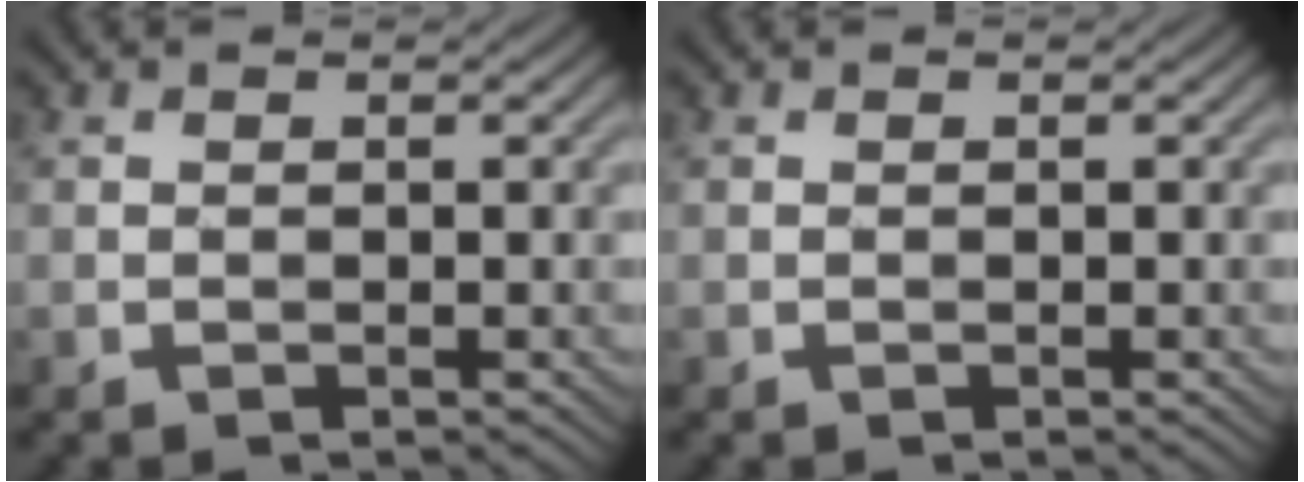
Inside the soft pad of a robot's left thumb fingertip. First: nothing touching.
{"total": 0.0}